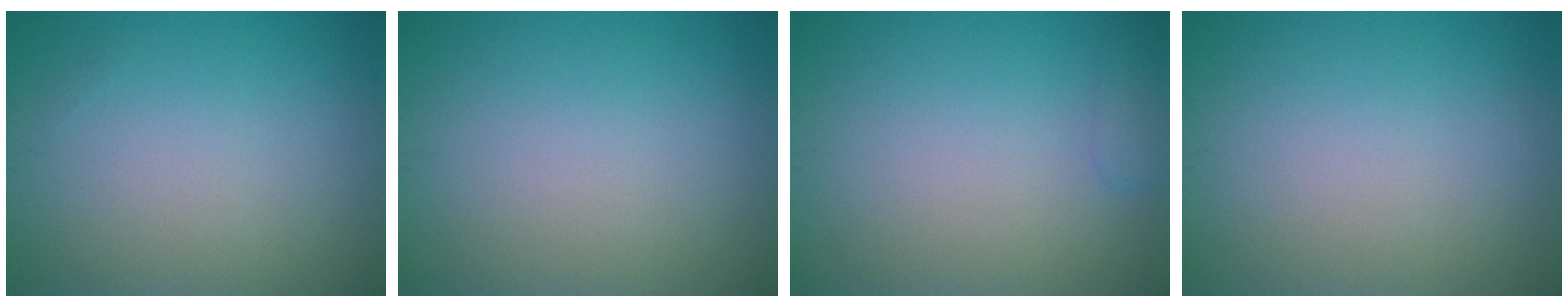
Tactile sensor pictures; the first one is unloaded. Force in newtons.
{"total": 0.0}
{"total": 1.1, "press": 1.1, "slide": 0.1}
{"total": 0.0}